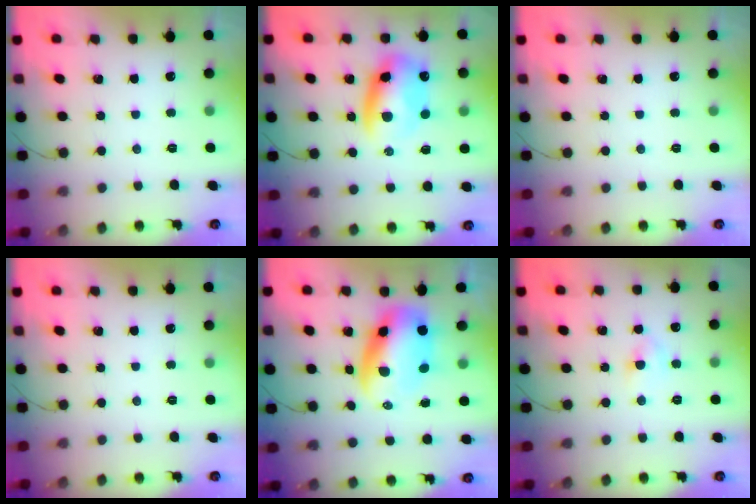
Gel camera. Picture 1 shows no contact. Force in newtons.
{"total": 10.4, "press": 10.1, "slide": 2.6}
{"total": 0.0}
{"total": 0.0}
{"total": 10.0, "press": 9.7, "slide": 2.5}
{"total": 4.6, "press": 4.4, "slide": 1.2}